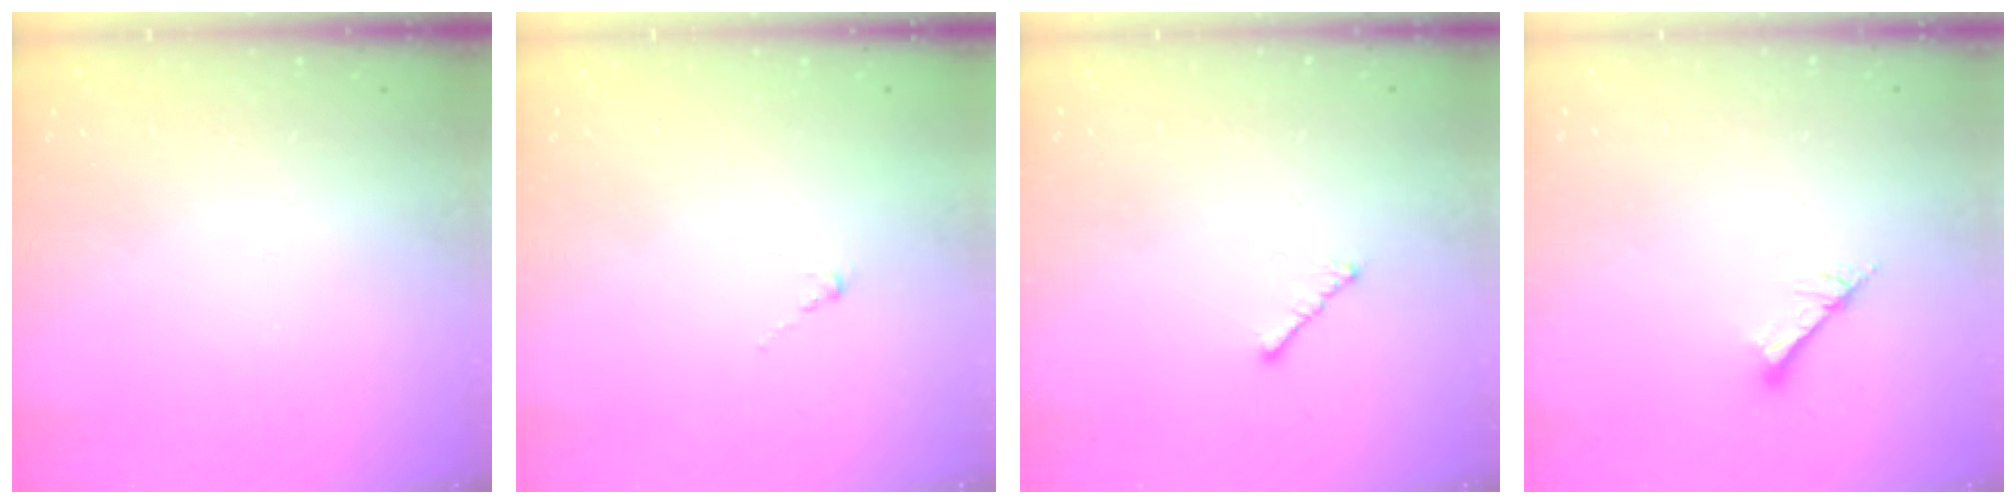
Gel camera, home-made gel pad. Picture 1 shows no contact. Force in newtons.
{"total": 0.8, "press": 0.7, "slide": 0.5}
{"total": 1.7, "press": 1.6, "slide": 0.5}
{"total": 7.9, "press": 7.8, "slide": 0.8}